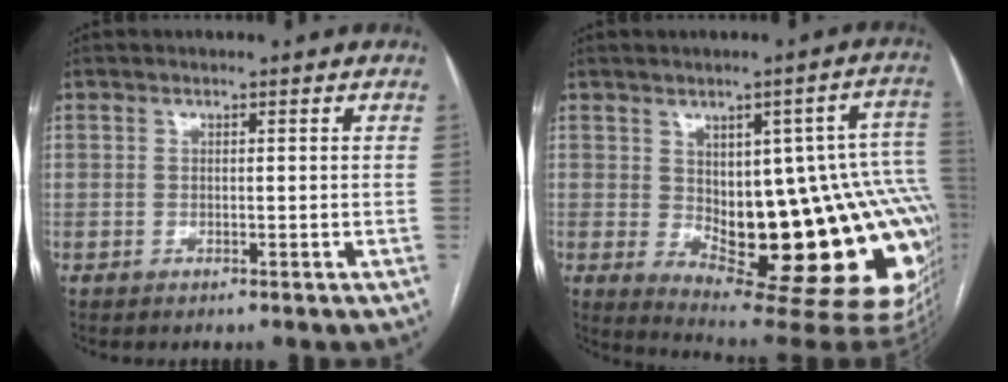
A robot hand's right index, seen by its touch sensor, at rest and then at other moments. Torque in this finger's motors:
{"motor_torque": [2.07, -0.07, 0.55, 0.17]}